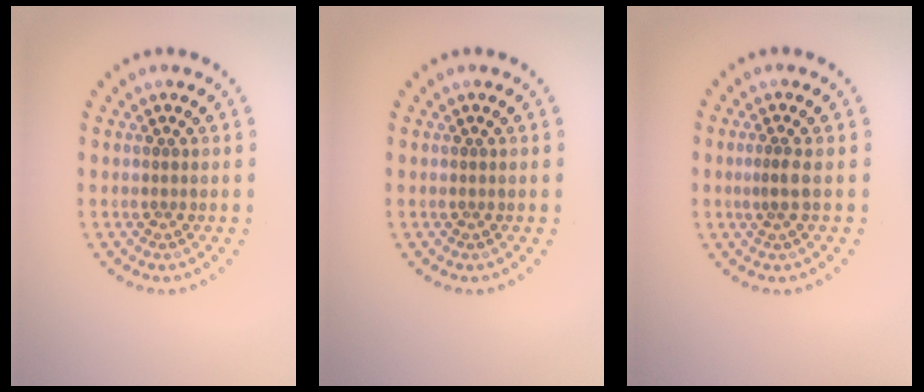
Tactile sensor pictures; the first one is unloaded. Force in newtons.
{"total": 0.0}
{"total": 1.2, "press": 0.8, "slide": 0.9}